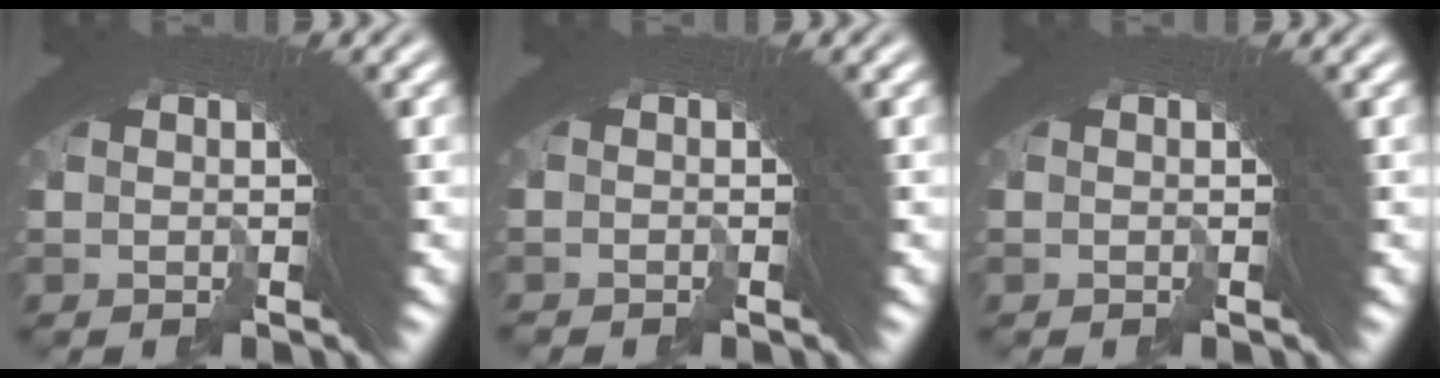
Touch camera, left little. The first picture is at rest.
{"total": 0.7, "force": [-0.7, -0.2, -0.2], "torque": [0.011, 0.000, -0.012]}
{"total": 0.0}